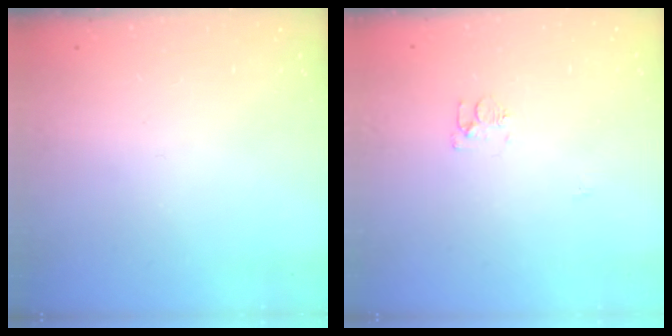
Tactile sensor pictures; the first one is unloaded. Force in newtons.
{"total": 5.5, "press": 5.5, "slide": 0.4}